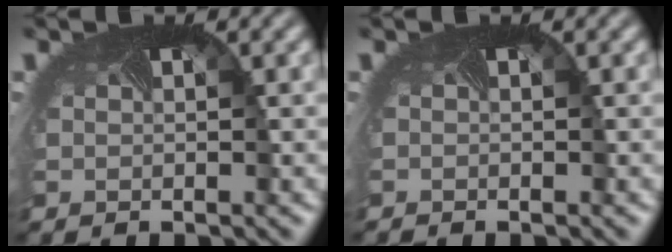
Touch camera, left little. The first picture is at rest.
{"total": 0.5, "force": [-0.4, -0.3, -0.2], "torque": [0.002, -0.004, -0.007]}